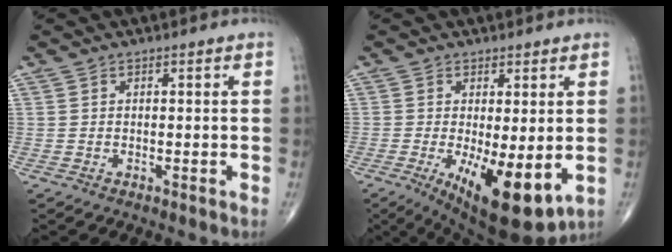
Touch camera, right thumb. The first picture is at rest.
{"total": 13.0, "force": [-2.9, 4.6, 11.8], "torque": [-0.178, -0.028, -0.028]}